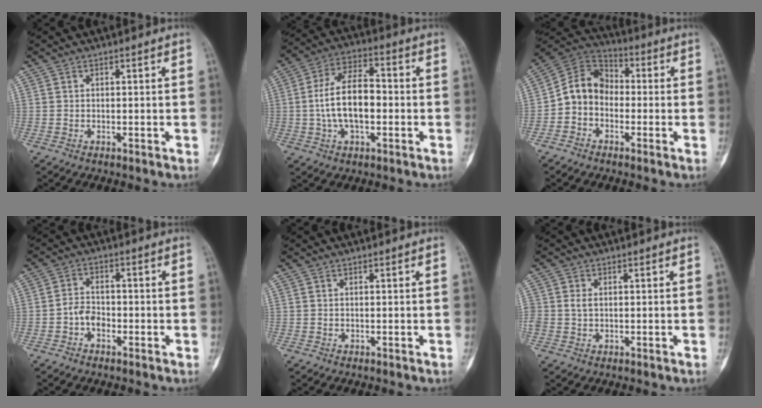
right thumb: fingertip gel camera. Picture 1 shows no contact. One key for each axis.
{"total": 12.5, "fx": -1.1, "fy": 6.6, "fz": 10.6, "tx": -0.189, "ty": 0.031, "tz": -0.024}
{"total": 9.5, "fx": -1.9, "fy": 7.8, "fz": 4.9, "tx": -0.074, "ty": 0.048, "tz": -0.053}
{"total": 3.8, "fx": -1.6, "fy": 2.7, "fz": 2.1, "tx": -0.026, "ty": 0.016, "tz": -0.036}
{"total": 0.0}
{"total": 1.7, "fx": 0.0, "fy": 1.2, "fz": 1.2, "tx": -0.022, "ty": 0.003, "tz": 0.002}